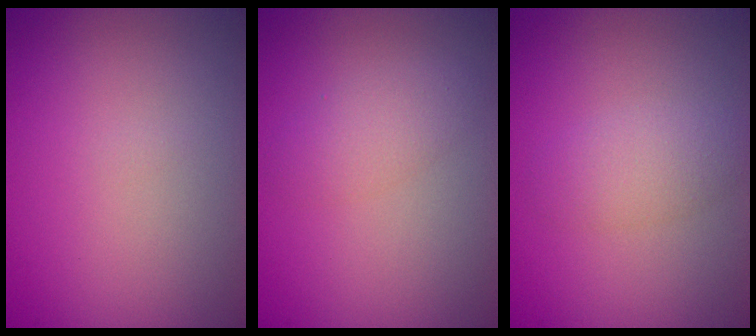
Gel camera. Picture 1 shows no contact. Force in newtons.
{"total": 1.9, "press": 1.9, "slide": 0.1}
{"total": 2.2, "press": 2.2, "slide": 0.1}